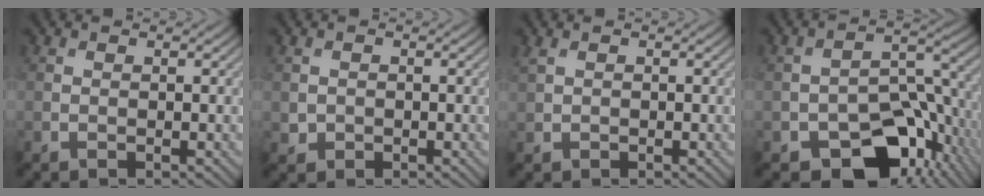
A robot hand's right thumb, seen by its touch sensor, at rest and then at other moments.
{"total": 1.2, "force": [-0.1, 1.1, 0.3], "torque": [-0.006, -0.008, -0.002]}
{"total": 1.3, "force": [0.6, 0.9, 0.8], "torque": [-0.025, 0.001, 0.016]}
{"total": 12.5, "force": [-6.5, 7.3, 7.7], "torque": [-0.114, -0.019, -0.106]}